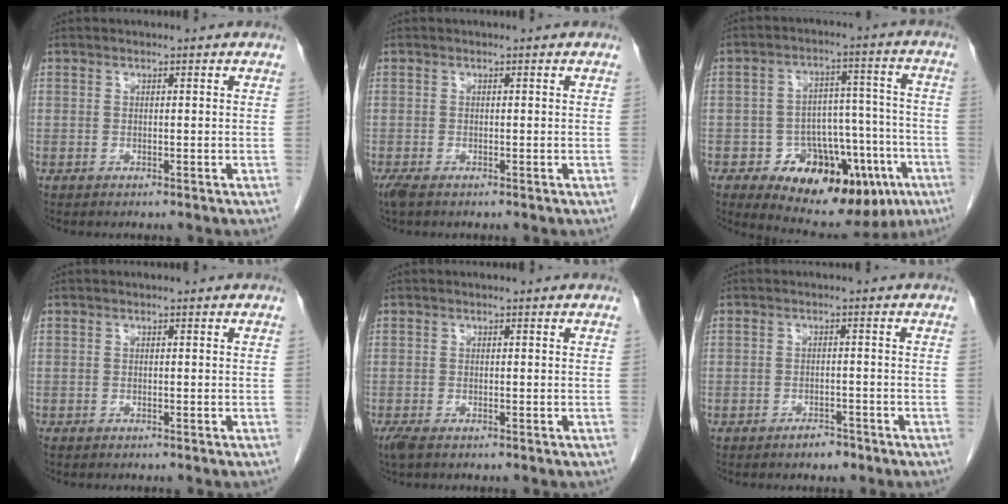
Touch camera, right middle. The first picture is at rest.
{"total": 2.0, "force": [-1.4, 0.6, 1.3], "torque": [-0.031, -0.009, -0.025]}
{"total": 17.8, "force": [-9.0, 9.3, 12.2], "torque": [-0.148, 0.040, -0.119]}
{"total": 0.0}
{"total": 2.0, "force": [-1.4, 0.6, 1.3], "torque": [-0.033, -0.009, -0.025]}
{"total": 2.3, "force": [-1.8, 0.9, 1.1], "torque": [-0.019, 0.001, -0.024]}